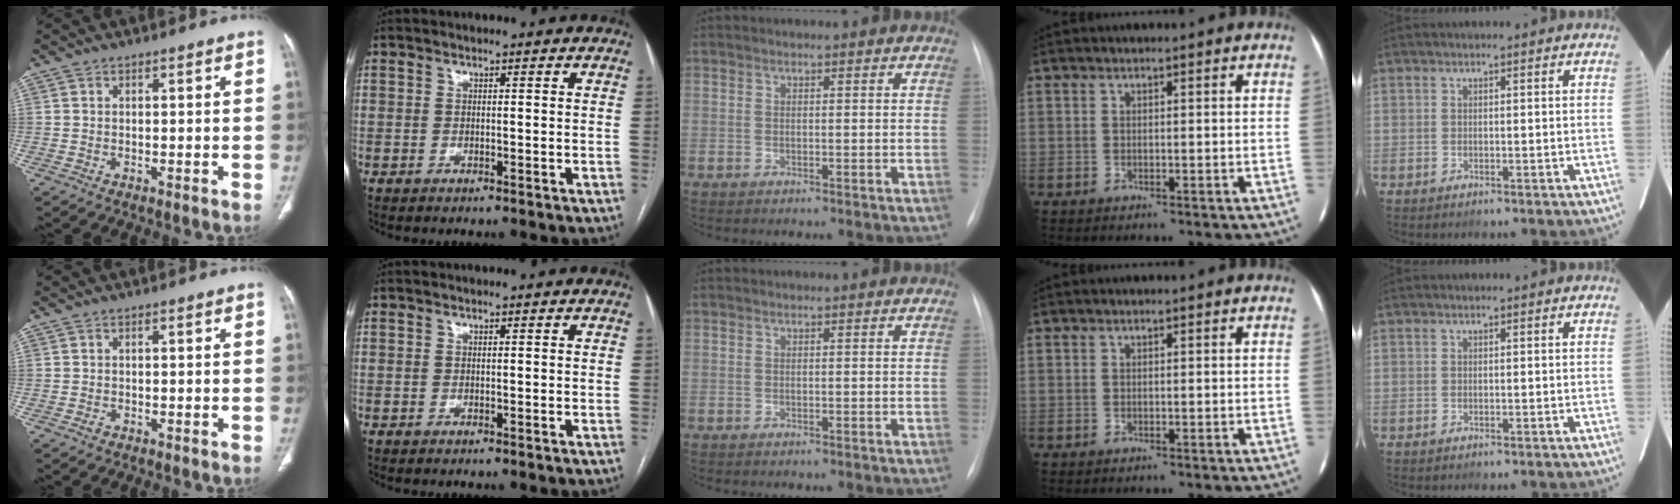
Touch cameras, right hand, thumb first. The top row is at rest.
{"thumb": {"total": 0.6, "force": [-0.3, 0.5, 0.3], "torque": [-0.003, 0.001, -0.005]}}